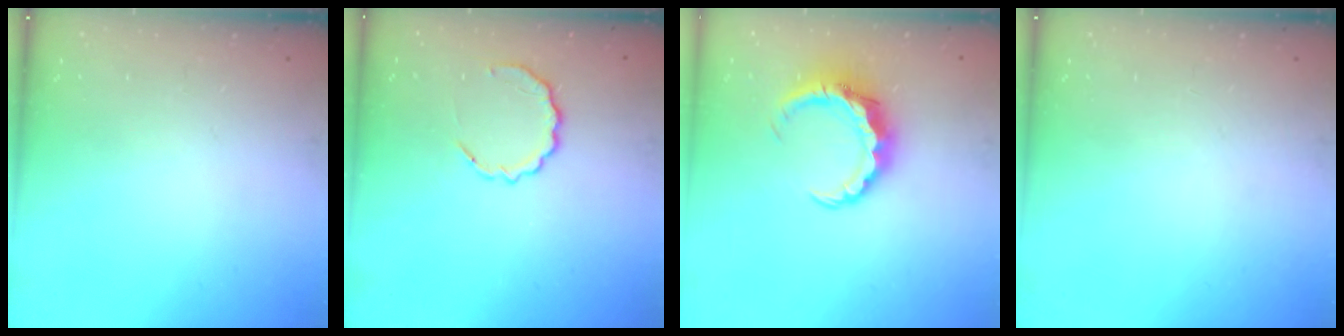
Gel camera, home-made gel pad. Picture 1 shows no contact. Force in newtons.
{"total": 6.7, "press": 6.5, "slide": 1.6}
{"total": 7.2, "press": 7.2, "slide": 1.0}
{"total": 0.0}